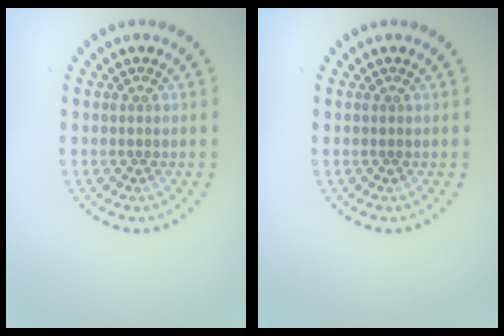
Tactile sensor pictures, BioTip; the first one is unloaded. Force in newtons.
{"total": 0.0}